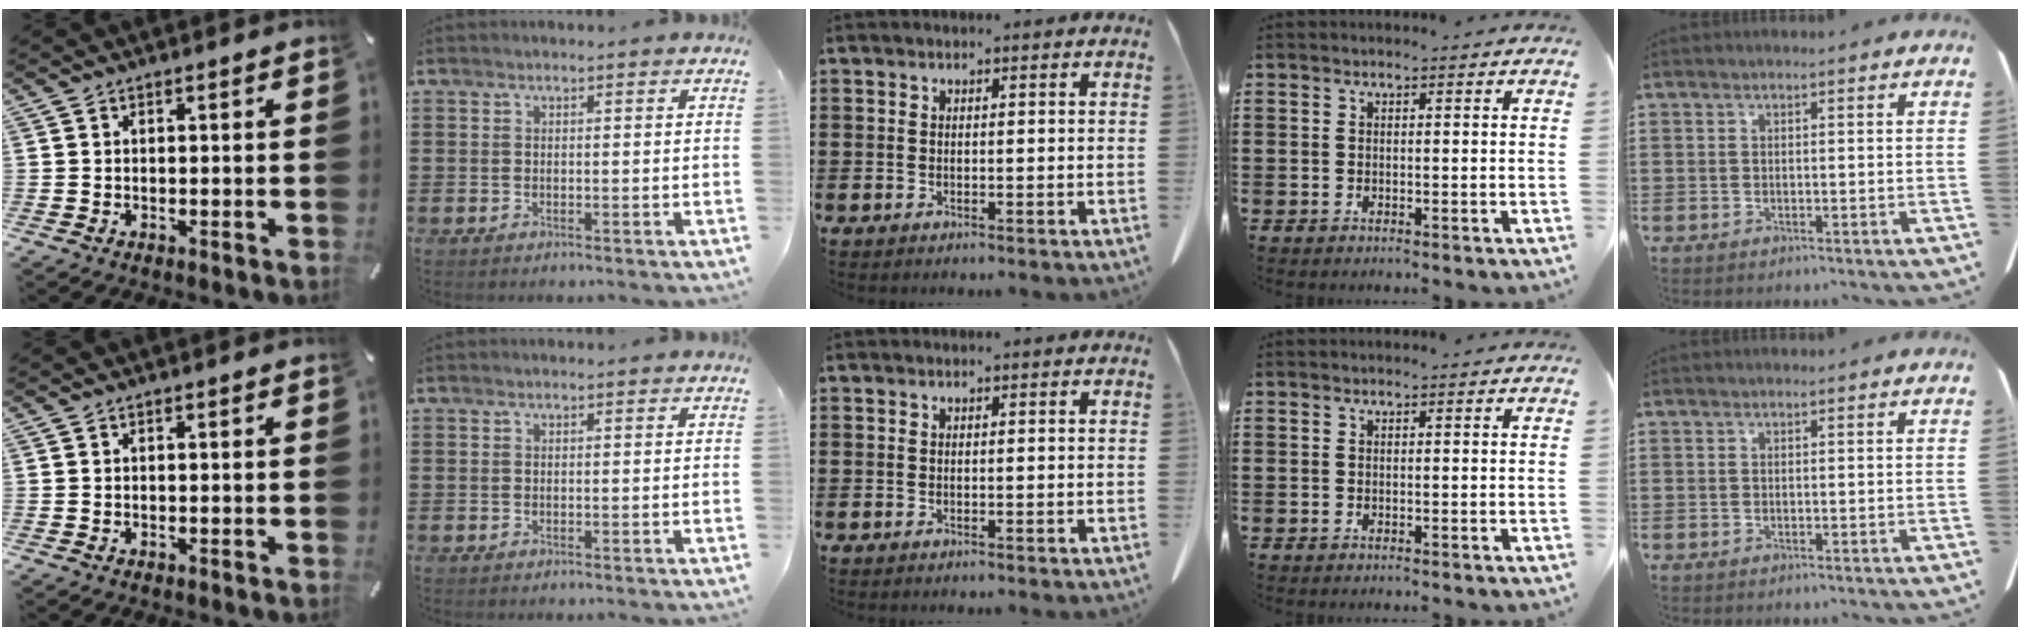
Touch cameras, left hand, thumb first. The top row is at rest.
{}